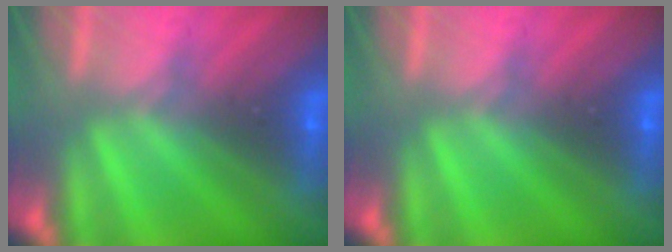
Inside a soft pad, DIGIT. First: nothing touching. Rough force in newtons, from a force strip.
{"total": 0.0}